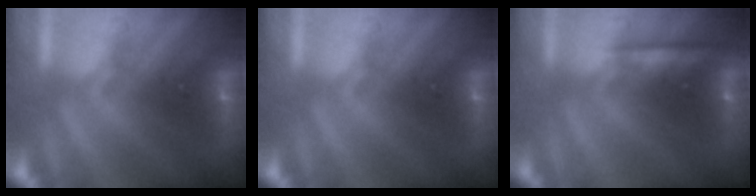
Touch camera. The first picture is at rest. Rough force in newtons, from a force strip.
{"total": 0.0}
{"total": 2.2}